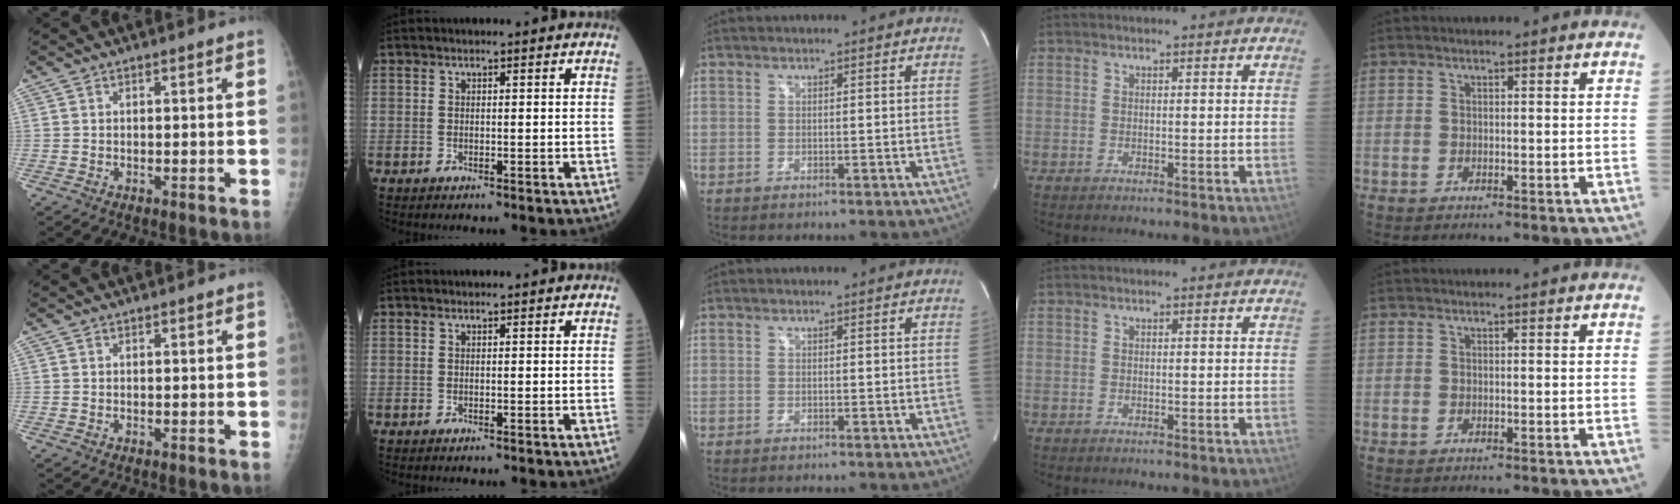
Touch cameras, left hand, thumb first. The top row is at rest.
{}